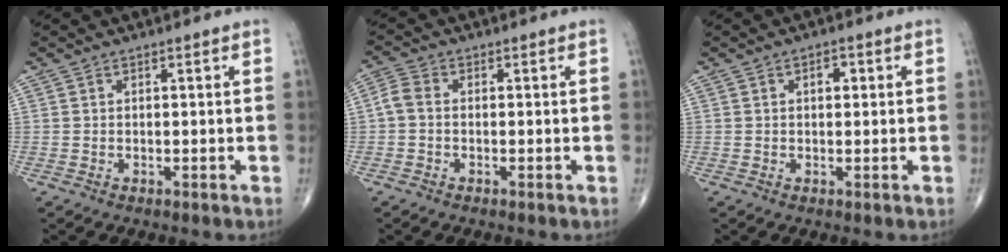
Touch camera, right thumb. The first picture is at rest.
{"total": 3.0, "force": [-0.4, 2.0, 2.2], "torque": [-0.049, 0.008, -0.017]}
{"total": 2.3, "force": [0.6, 1.3, 1.8], "torque": [-0.020, 0.005, 0.006]}